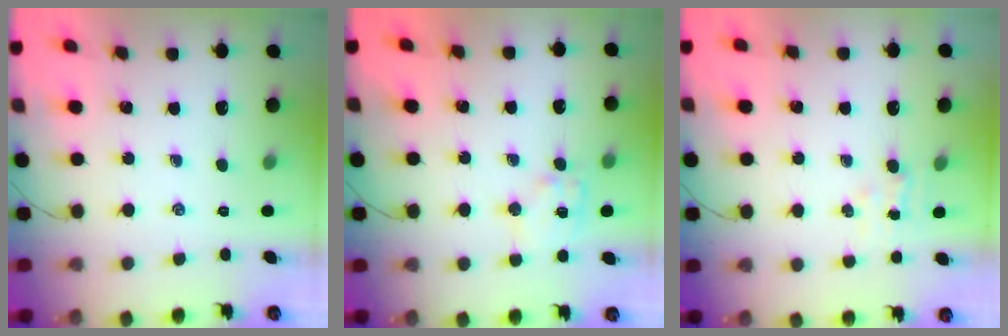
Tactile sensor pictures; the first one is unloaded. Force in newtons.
{"total": 10.1, "press": 10.0, "slide": 1.5}
{"total": 3.8, "press": 3.7, "slide": 1.0}